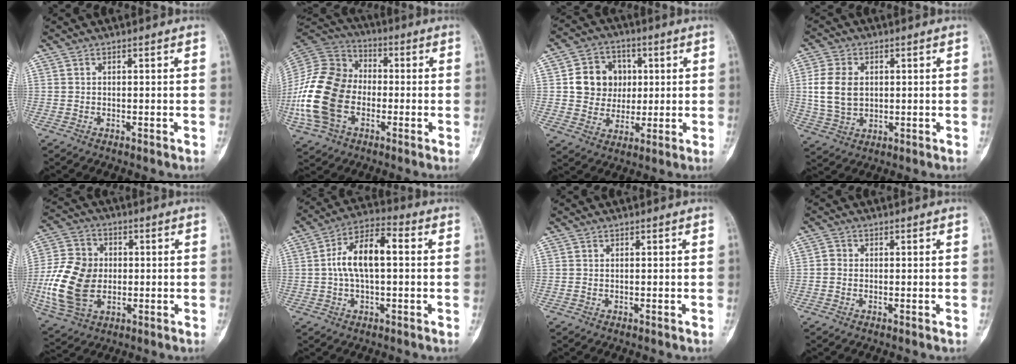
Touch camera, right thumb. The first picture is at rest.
{"total": 20.2, "force": [-4.0, 14.4, 13.6], "torque": [-0.282, 0.023, -0.073]}
{"total": 10.6, "force": [1.7, 9.5, 4.4], "torque": [-0.026, 0.002, 0.029]}
{"total": 8.9, "force": [1.1, 6.4, 6.2], "torque": [-0.119, -0.003, 0.027]}
{"total": 16.4, "force": [-1.8, 11.9, 11.2], "torque": [-0.217, 0.005, -0.029]}
{"total": 11.0, "force": [0.9, 5.0, 9.8], "torque": [-0.185, 0.032, 0.007]}
{"total": 0.0}
{"total": 1.4, "force": [-0.2, 1.2, 0.5], "torque": [-0.003, 0.004, -0.008]}